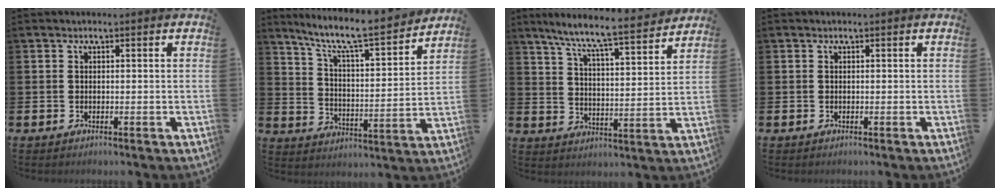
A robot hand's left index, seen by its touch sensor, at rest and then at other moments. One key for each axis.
{"total": 8.6, "fx": 7.7, "fy": 0.9, "fz": 3.8, "tx": -0.100, "ty": -0.058, "tz": 0.126}
{"total": 8.1, "fx": 7.5, "fy": -0.1, "fz": 3.1, "tx": -0.085, "ty": -0.056, "tz": 0.126}
{"total": 0.0}